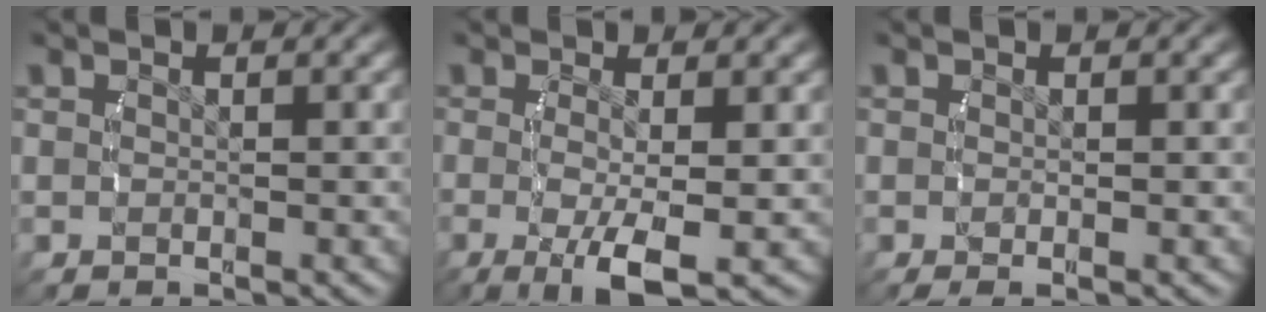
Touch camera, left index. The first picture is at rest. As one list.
[{"total": 5.4, "force": [-2.1, 1.7, 4.7], "torque": [-0.100, -0.036, -0.017]}, {"total": 0.6, "force": [-0.4, 0.0, 0.4], "torque": [-0.011, -0.007, -0.004]}]